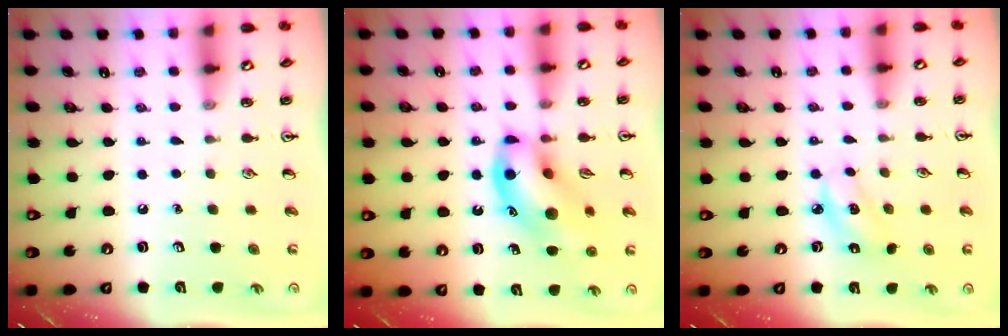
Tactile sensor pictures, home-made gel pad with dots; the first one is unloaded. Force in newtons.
{"total": 14.3, "press": 14.1, "slide": 2.1}
{"total": 3.6, "press": 3.6, "slide": 0.4}